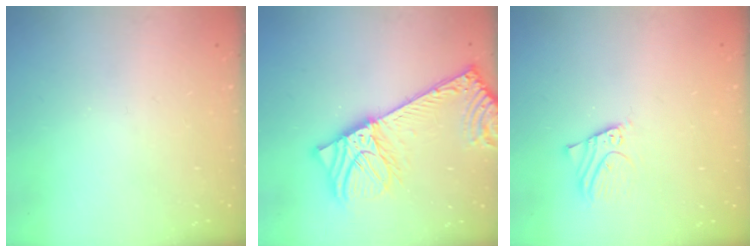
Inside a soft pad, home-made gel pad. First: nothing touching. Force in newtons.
{"total": 14.5, "press": 14.2, "slide": 2.6}
{"total": 4.2, "press": 4.2, "slide": 0.2}